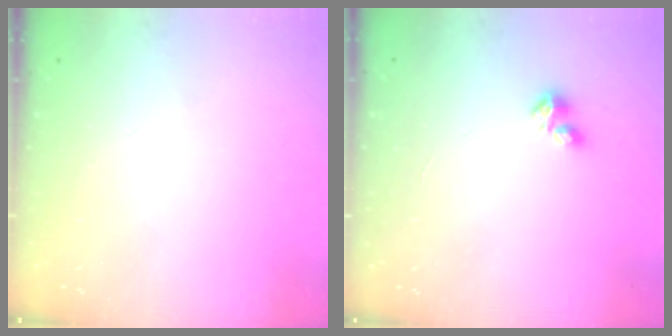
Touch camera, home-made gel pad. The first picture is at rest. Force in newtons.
{"total": 3.2, "press": 3.2, "slide": 0.3}